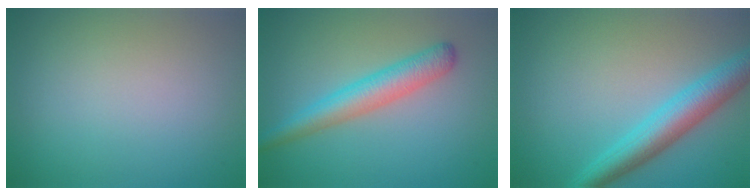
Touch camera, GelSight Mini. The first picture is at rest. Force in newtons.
{"total": 4.0, "press": 4.0, "slide": 0.1}
{"total": 5.1, "press": 5.1, "slide": 0.2}